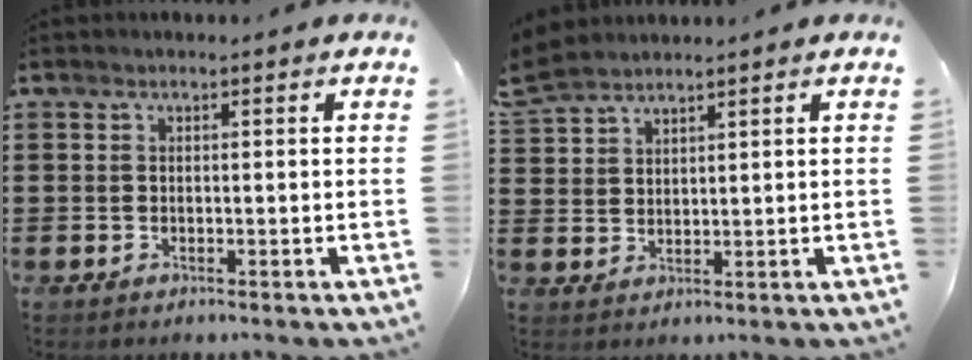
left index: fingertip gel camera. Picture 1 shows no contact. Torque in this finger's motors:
{"motor_torque": [0.54, -1.25, 0.89, 0.21]}